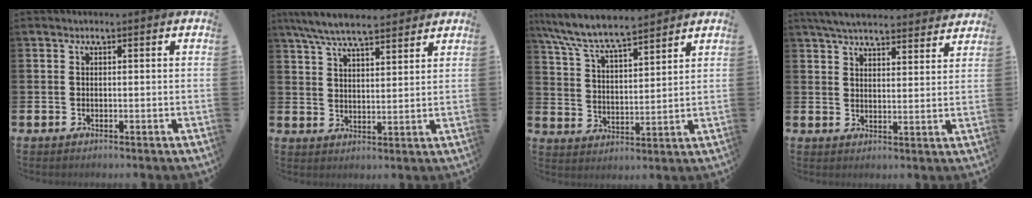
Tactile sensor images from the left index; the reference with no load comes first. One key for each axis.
{"total": 7.2, "fx": 6.7, "fy": 1.1, "fz": 2.4, "tx": -0.071, "ty": -0.022, "tz": 0.123}
{"total": 8.0, "fx": 7.5, "fy": 0.8, "fz": 2.5, "tx": -0.081, "ty": -0.042, "tz": 0.134}
{"total": 5.6, "fx": 5.4, "fy": 0.8, "fz": 1.3, "tx": -0.038, "ty": -0.028, "tz": 0.096}